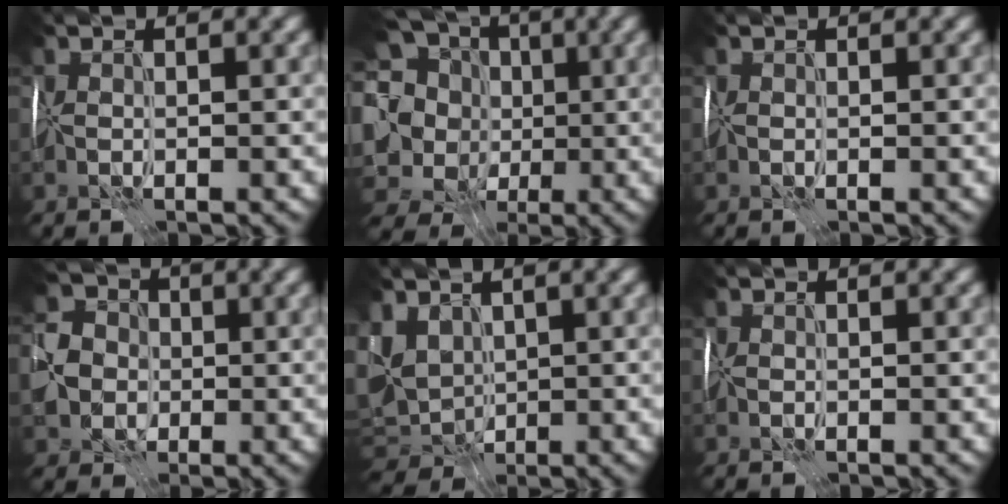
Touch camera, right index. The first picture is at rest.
{"total": 16.0, "force": [-0.3, 14.2, 7.3], "torque": [-0.176, 0.019, -0.032]}
{"total": 0.0}
{"total": 4.9, "force": [-0.9, 4.3, 2.2], "torque": [-0.049, 0.004, -0.025]}
{"total": 5.9, "force": [0.4, 4.3, 4.0], "torque": [-0.090, -0.007, 0.013]}
{"total": 0.0}